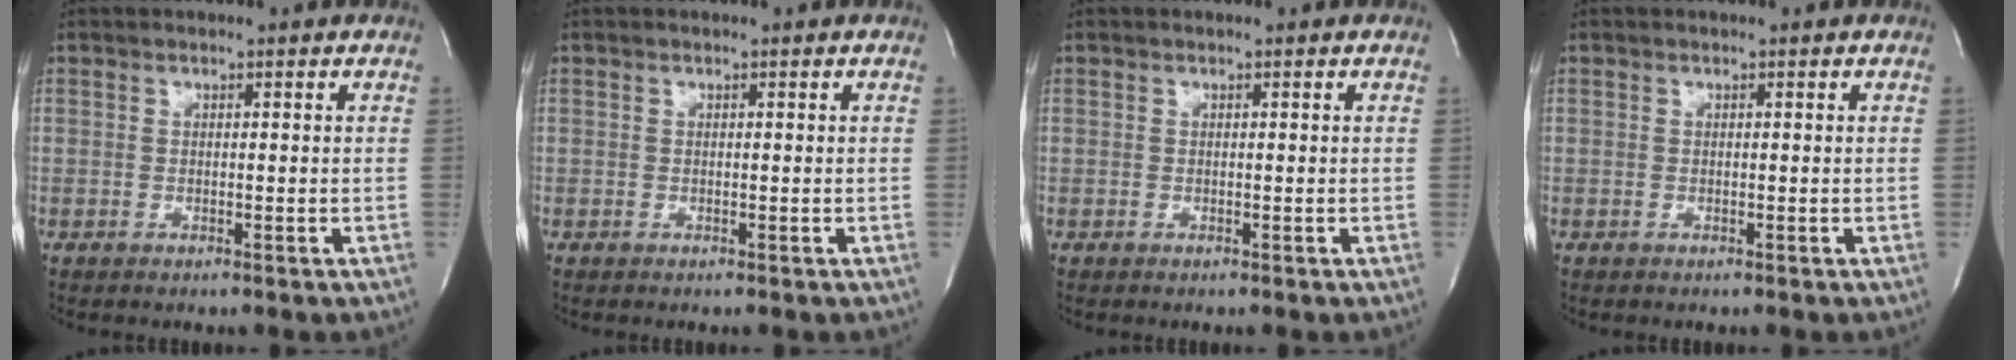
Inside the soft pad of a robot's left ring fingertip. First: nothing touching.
{"total": 0.0}
{"total": 0.0}
{"total": 0.0}